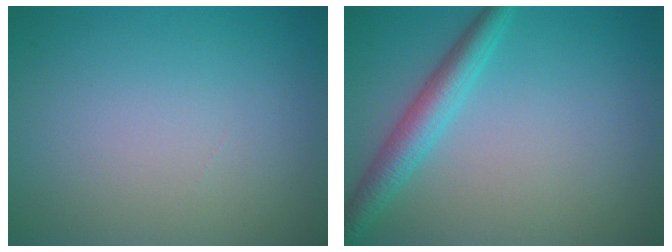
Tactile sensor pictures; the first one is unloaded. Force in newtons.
{"total": 3.4, "press": 3.4, "slide": 0.1}